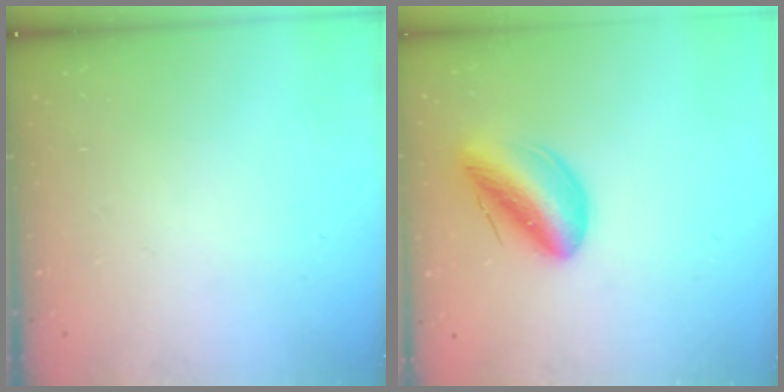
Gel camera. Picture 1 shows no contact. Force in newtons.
{"total": 12.4, "press": 12.2, "slide": 2.1}